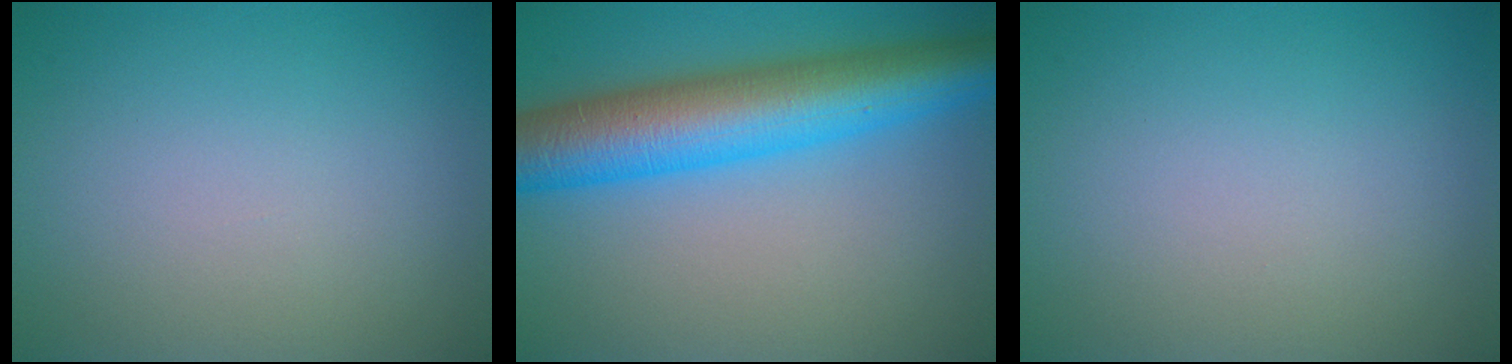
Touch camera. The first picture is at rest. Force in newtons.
{"total": 9.9, "press": 9.9, "slide": 0.1}
{"total": 0.0}